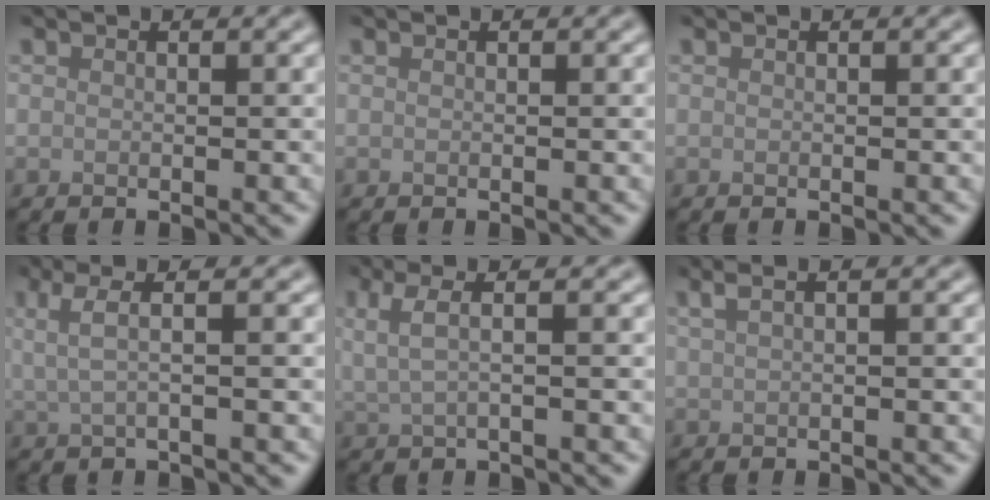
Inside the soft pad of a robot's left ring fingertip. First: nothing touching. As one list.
[{"total": 0.0}, {"total": 0.0}, {"total": 2.7, "force": [0.9, 0.7, 2.5], "torque": [-0.047, 0.001, 0.015]}, {"total": 2.5, "force": [0.9, 0.7, 2.3], "torque": [-0.044, 0.000, 0.015]}, {"total": 3.1, "force": [1.7, 1.4, 2.2], "torque": [-0.024, 0.014, 0.004]}]